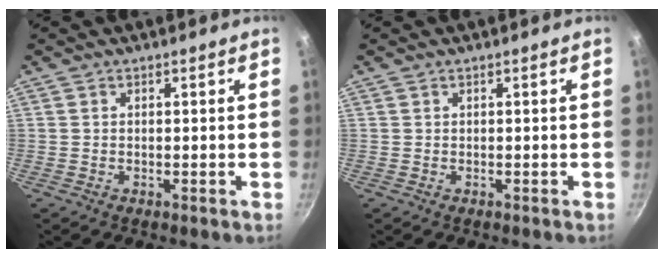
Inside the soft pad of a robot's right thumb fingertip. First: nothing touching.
{"total": 0.0}